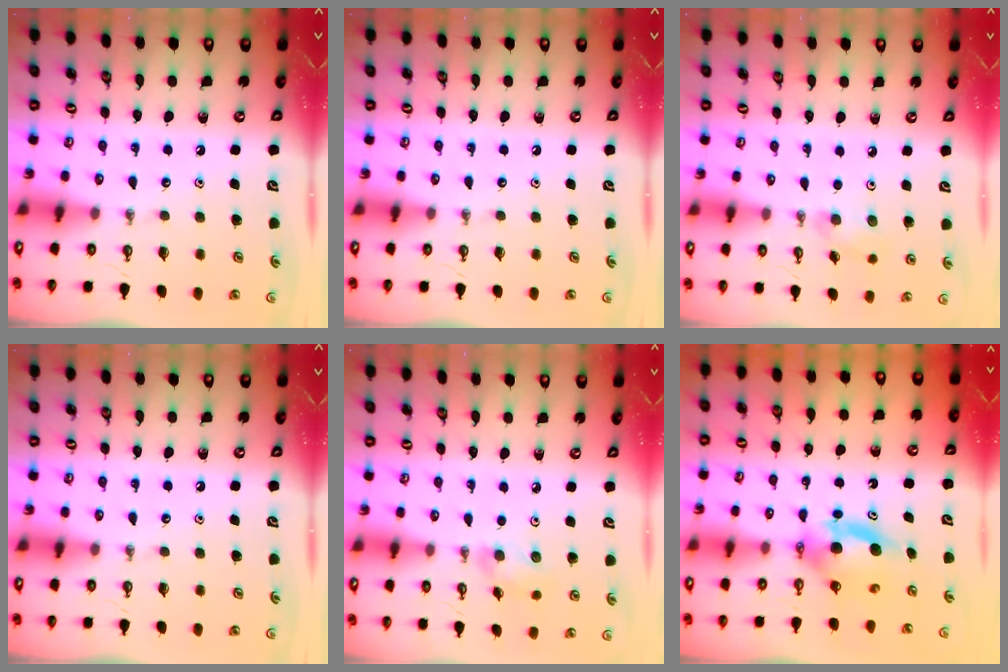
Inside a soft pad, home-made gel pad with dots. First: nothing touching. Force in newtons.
{"total": 0.0}
{"total": 5.5, "press": 5.0, "slide": 2.3}
{"total": 0.0}
{"total": 6.0, "press": 5.6, "slide": 2.4}
{"total": 6.4, "press": 6.1, "slide": 1.9}